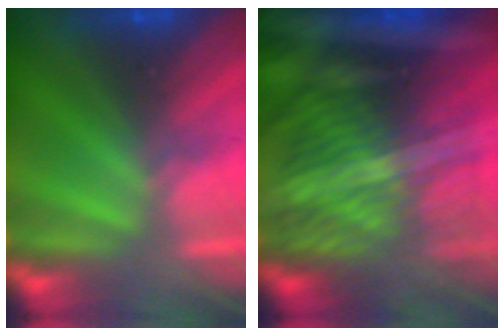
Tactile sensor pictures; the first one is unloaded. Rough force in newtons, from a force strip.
{"total": 9.6}